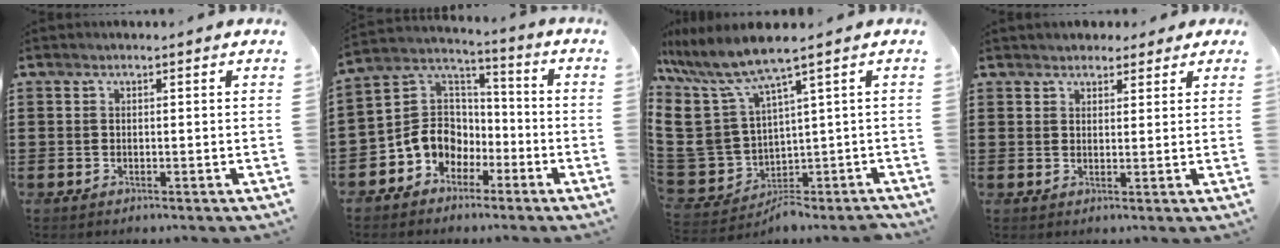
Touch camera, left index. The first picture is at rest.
{"total": 8.3, "force": [-3.3, 7.2, 2.5], "torque": [-0.085, 0.008, -0.066]}
{"total": 7.4, "force": [1.8, 4.9, 5.2], "torque": [-0.152, -0.030, 0.027]}
{"total": 2.5, "force": [2.1, 1.3, 0.2], "torque": [-0.004, 0.005, 0.037]}